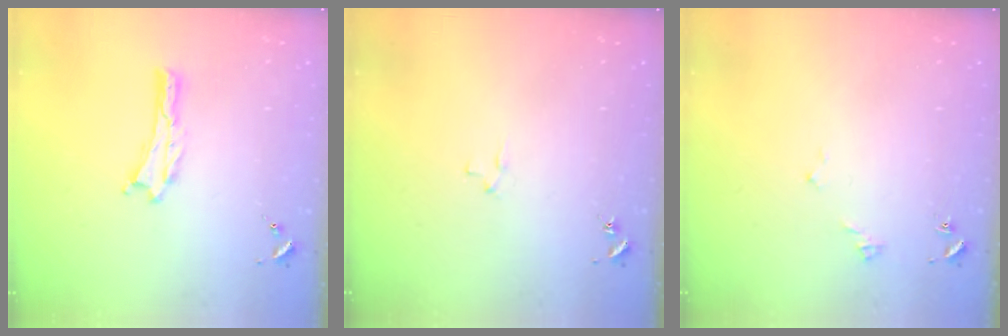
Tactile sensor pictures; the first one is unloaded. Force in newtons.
{"total": 1.9, "press": 1.9, "slide": 0.2}
{"total": 2.9, "press": 2.9, "slide": 0.3}